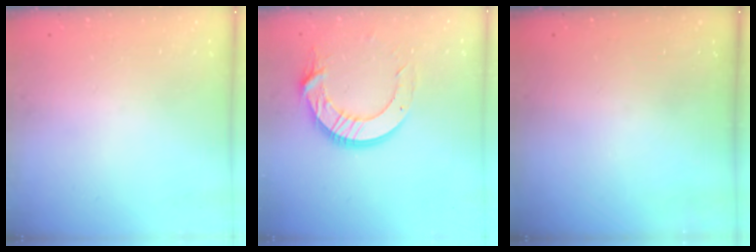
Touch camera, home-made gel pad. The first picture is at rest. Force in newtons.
{"total": 14.7, "press": 14.7, "slide": 1.6}
{"total": 0.0}